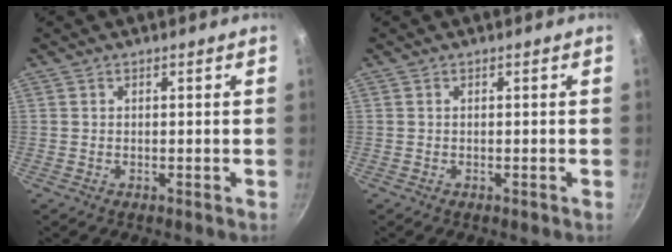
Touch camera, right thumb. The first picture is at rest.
{"total": 0.0}